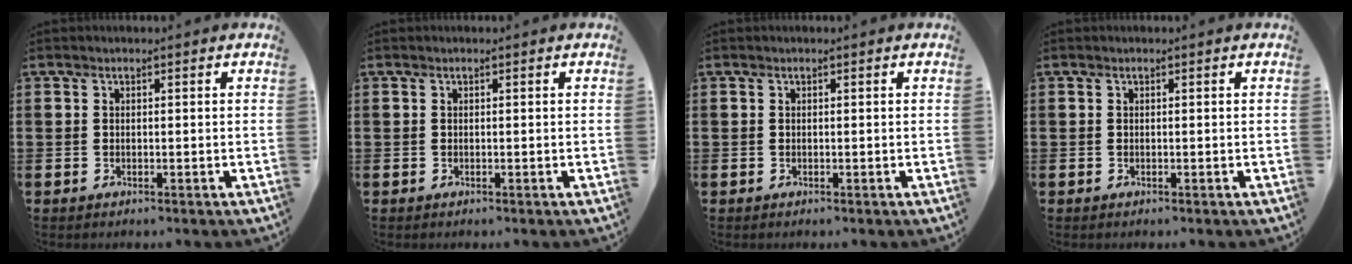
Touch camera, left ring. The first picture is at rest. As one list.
[{"total": 0.0}, {"total": 0.0}, {"total": 0.0}]